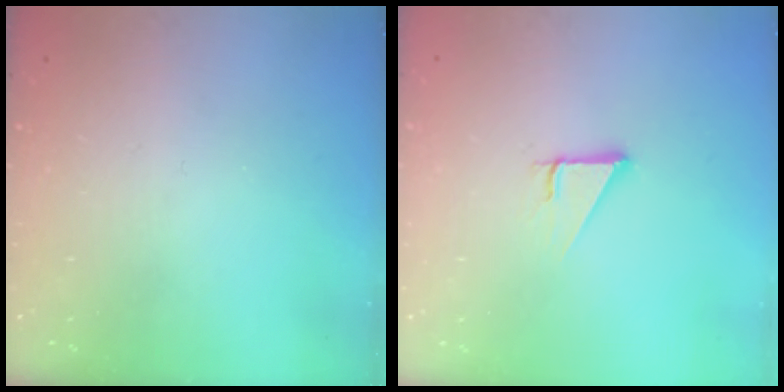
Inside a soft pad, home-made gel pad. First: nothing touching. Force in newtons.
{"total": 3.0, "press": 3.0, "slide": 0.1}